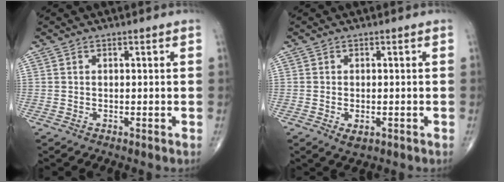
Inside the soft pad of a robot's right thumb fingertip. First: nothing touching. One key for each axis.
{"total": 2.4, "fx": -0.8, "fy": 1.3, "fz": 1.8, "tx": -0.026, "ty": 0.000, "tz": -0.008}